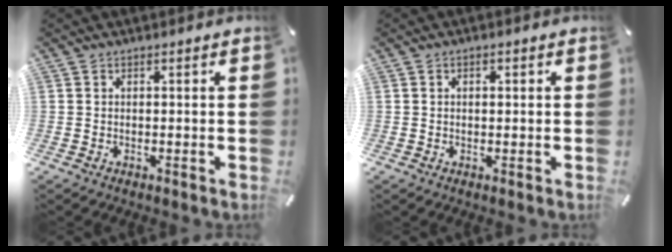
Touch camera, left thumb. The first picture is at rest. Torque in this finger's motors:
{"motor_torque": [0.06, -0.53, -0.10, 0.04, -0.03]}